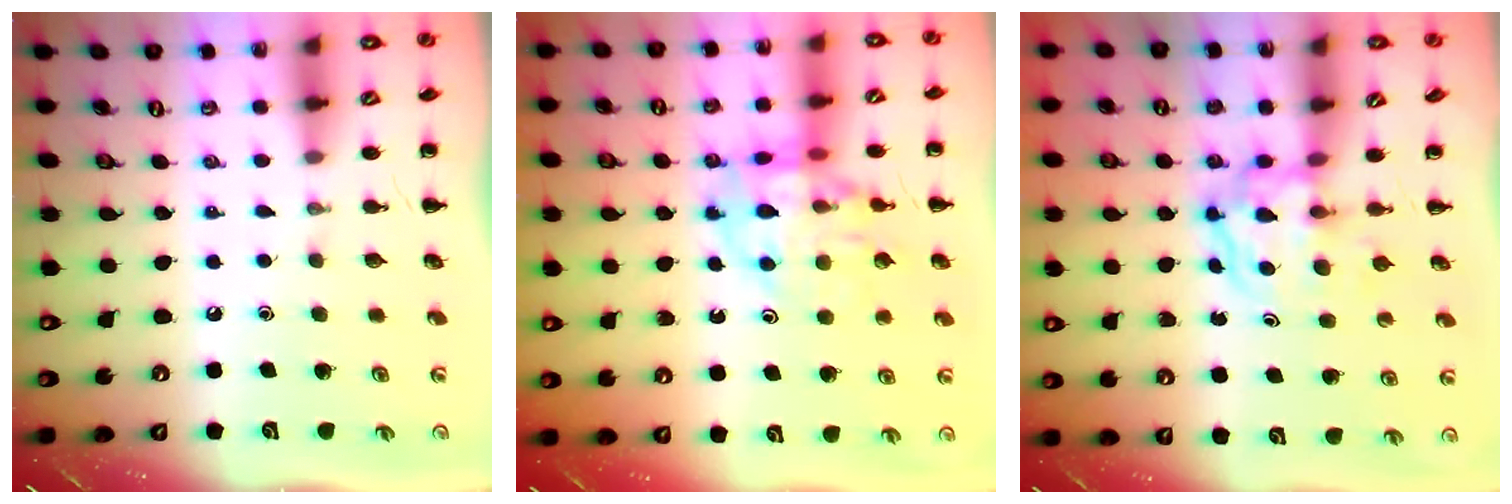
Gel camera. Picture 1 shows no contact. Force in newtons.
{"total": 13.8, "press": 13.6, "slide": 2.2}
{"total": 3.8, "press": 3.8, "slide": 0.5}